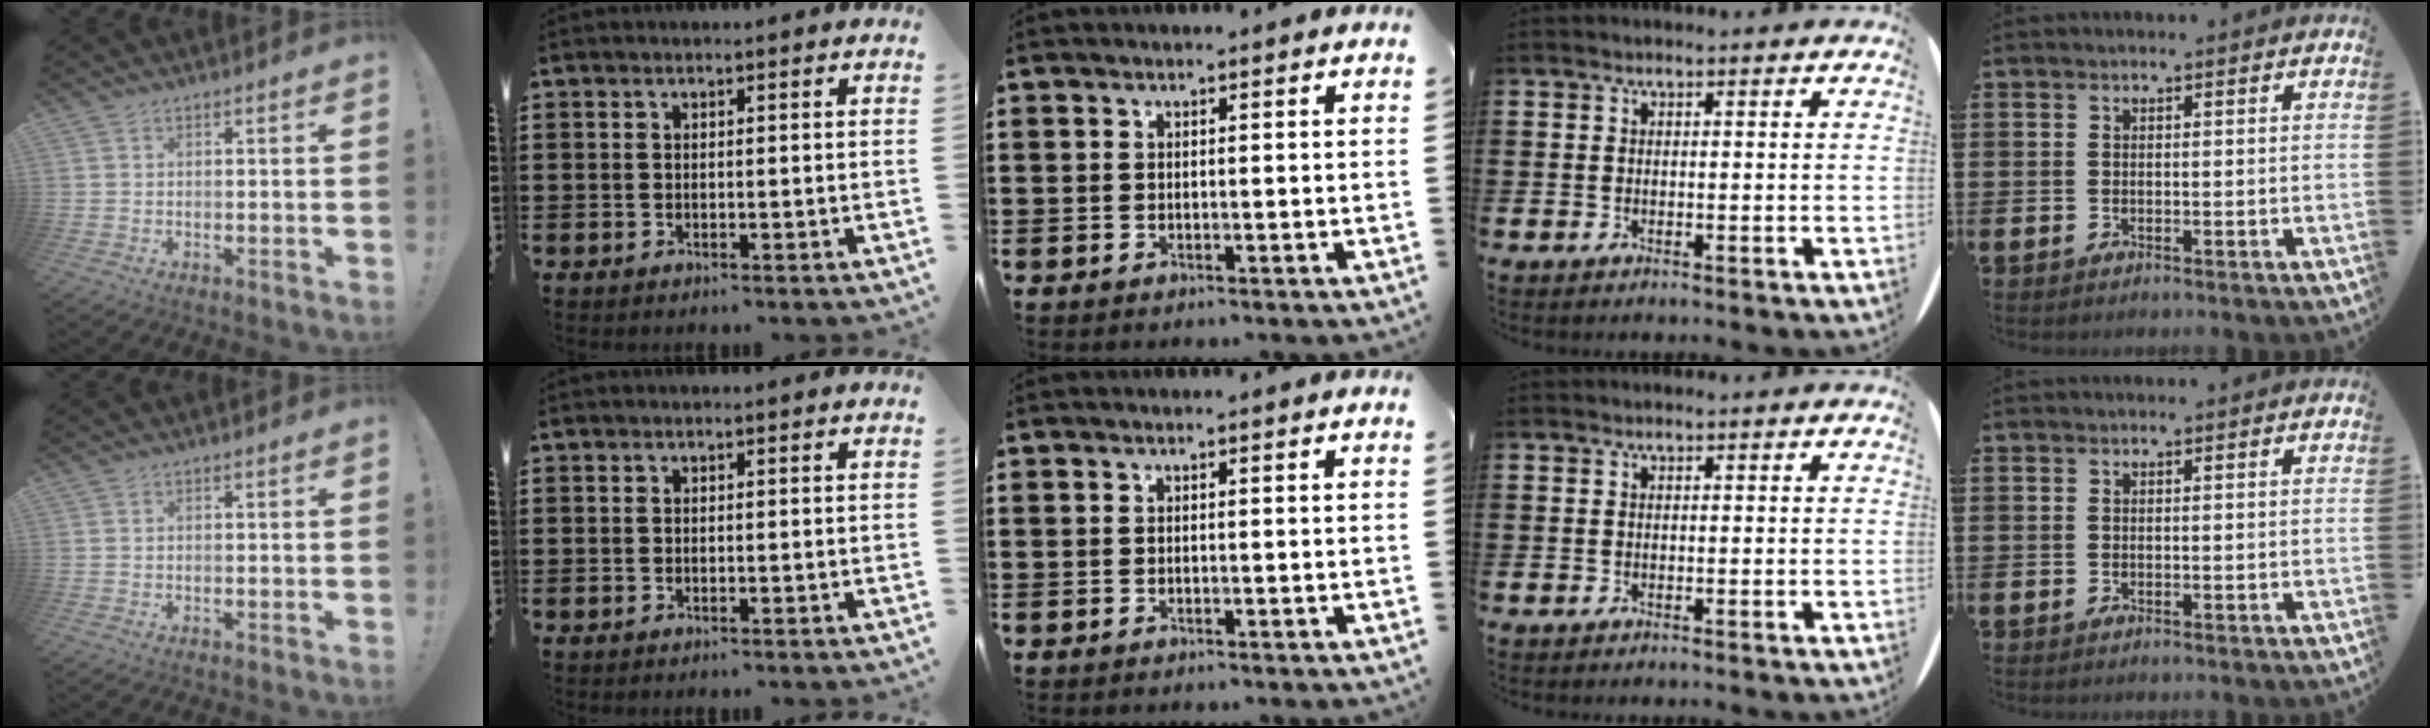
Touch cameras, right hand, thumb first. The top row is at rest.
{}